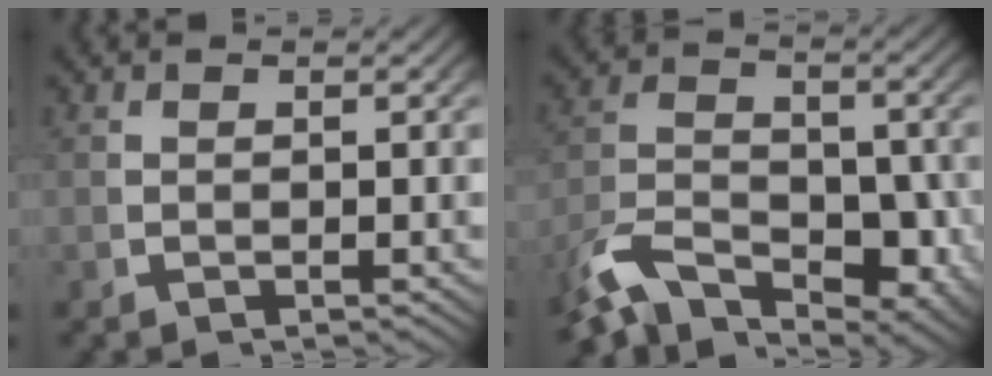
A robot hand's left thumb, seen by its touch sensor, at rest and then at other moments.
{"total": 8.4, "force": [-3.9, 4.8, 5.6], "torque": [-0.095, -0.036, -0.060]}